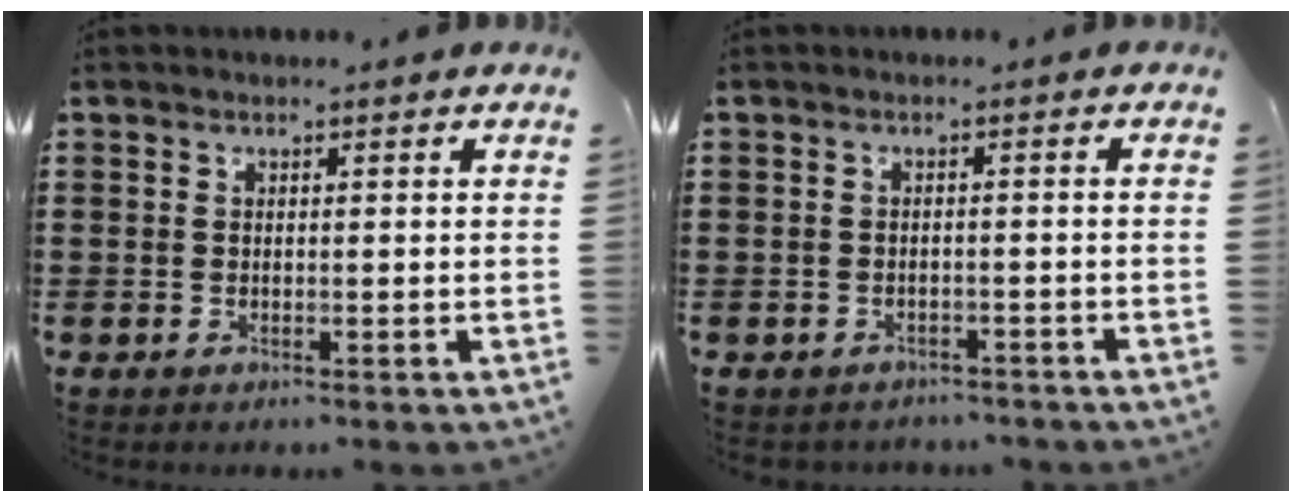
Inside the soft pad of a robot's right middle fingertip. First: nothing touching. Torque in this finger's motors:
{"motor_torque": [1.51, -0.63, 0.17, 0.11]}